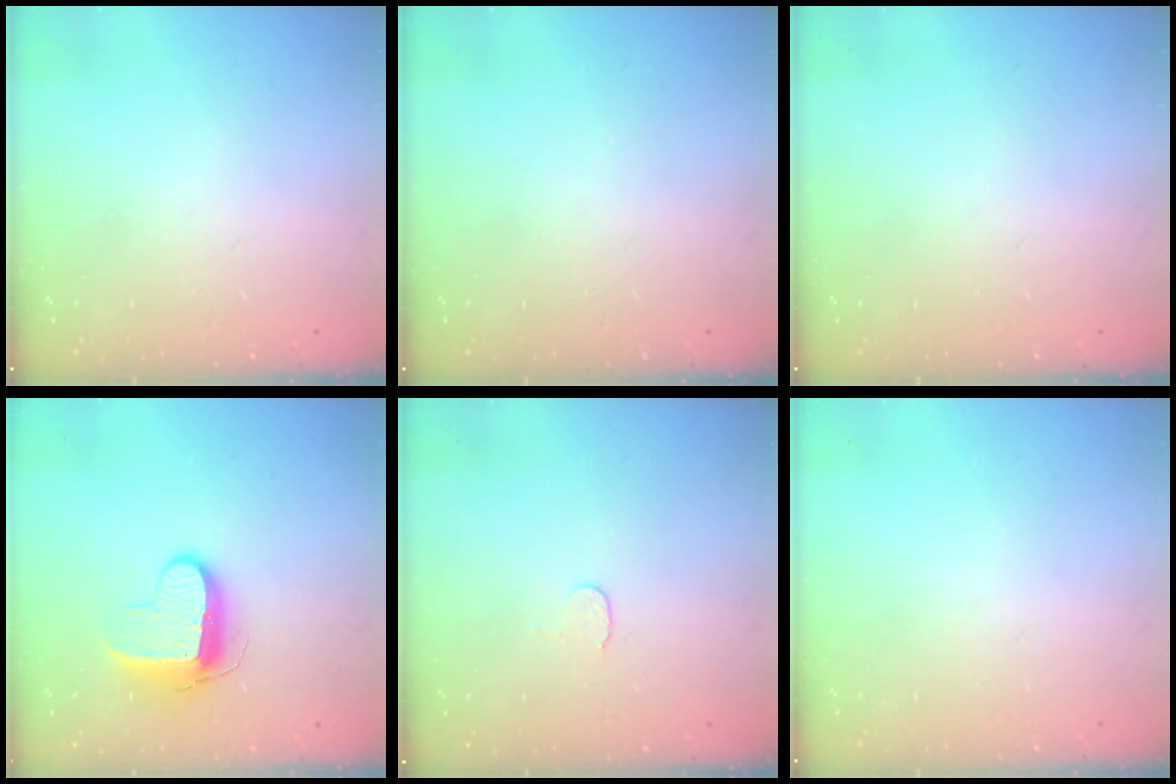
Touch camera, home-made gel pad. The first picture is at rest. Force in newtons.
{"total": 0.0}
{"total": 0.0}
{"total": 10.2, "press": 10.1, "slide": 0.8}
{"total": 3.7, "press": 3.7, "slide": 0.3}
{"total": 0.0}